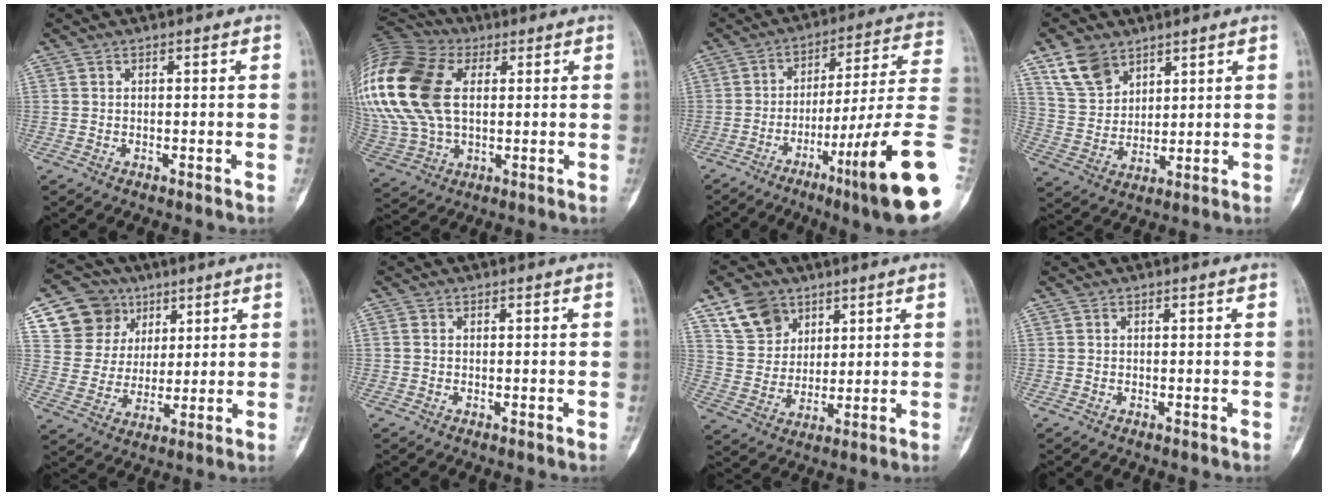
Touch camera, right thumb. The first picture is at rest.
{"total": 29.1, "force": [6.6, 18.7, 21.3], "torque": [-0.518, 0.036, 0.131]}
{"total": 21.9, "force": [-7.6, 0.7, 20.6], "torque": [-0.270, 0.028, -0.118]}
{"total": 9.2, "force": [6.1, 5.9, 3.6], "torque": [-0.053, -0.023, 0.127]}
{"total": 12.9, "force": [6.4, 10.8, 3.0], "torque": [-0.016, -0.019, 0.124]}
{"total": 0.6, "force": [0.0, 0.4, 0.4], "torque": [-0.008, 0.001, -0.002]}
{"total": 9.9, "force": [6.1, 7.1, 3.3], "torque": [-0.038, -0.026, 0.122]}
{"total": 0.0}